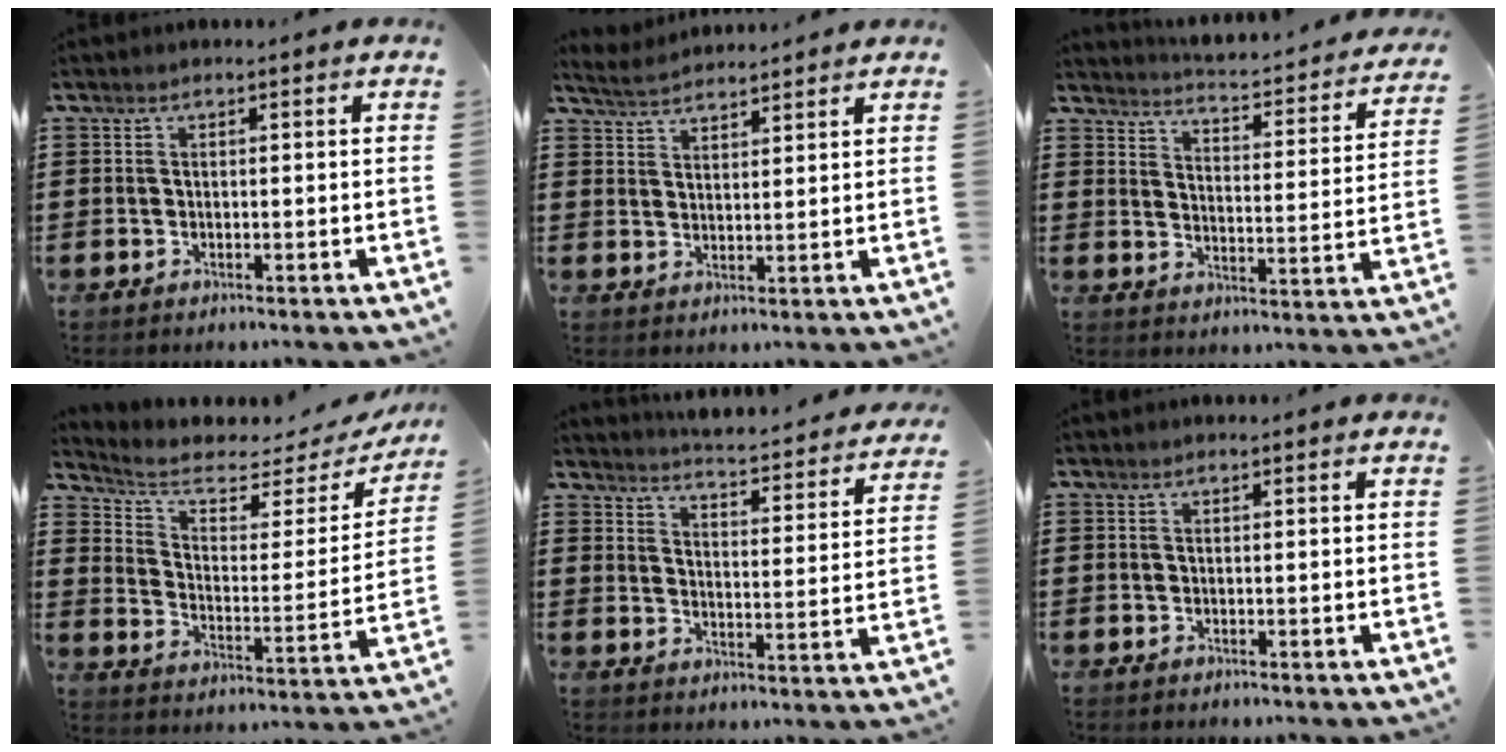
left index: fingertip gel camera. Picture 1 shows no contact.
{"total": 3.3, "force": [3.3, 0.1, 0.3], "torque": [-0.019, -0.010, 0.061]}
{"total": 3.0, "force": [2.9, -0.3, 0.6], "torque": [-0.024, -0.036, 0.038]}
{"total": 4.8, "force": [3.6, 2.0, 2.4], "torque": [-0.071, -0.021, 0.055]}
{"total": 3.8, "force": [3.7, -0.4, 0.5], "torque": [-0.026, -0.041, 0.054]}
{"total": 0.0}